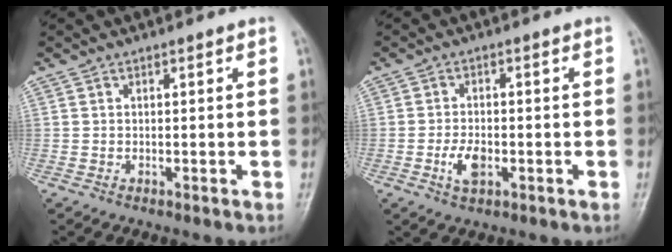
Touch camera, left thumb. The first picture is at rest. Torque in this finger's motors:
{"motor_torque": [-0.02, 0.18, 0.10, 0.03, 0.01]}